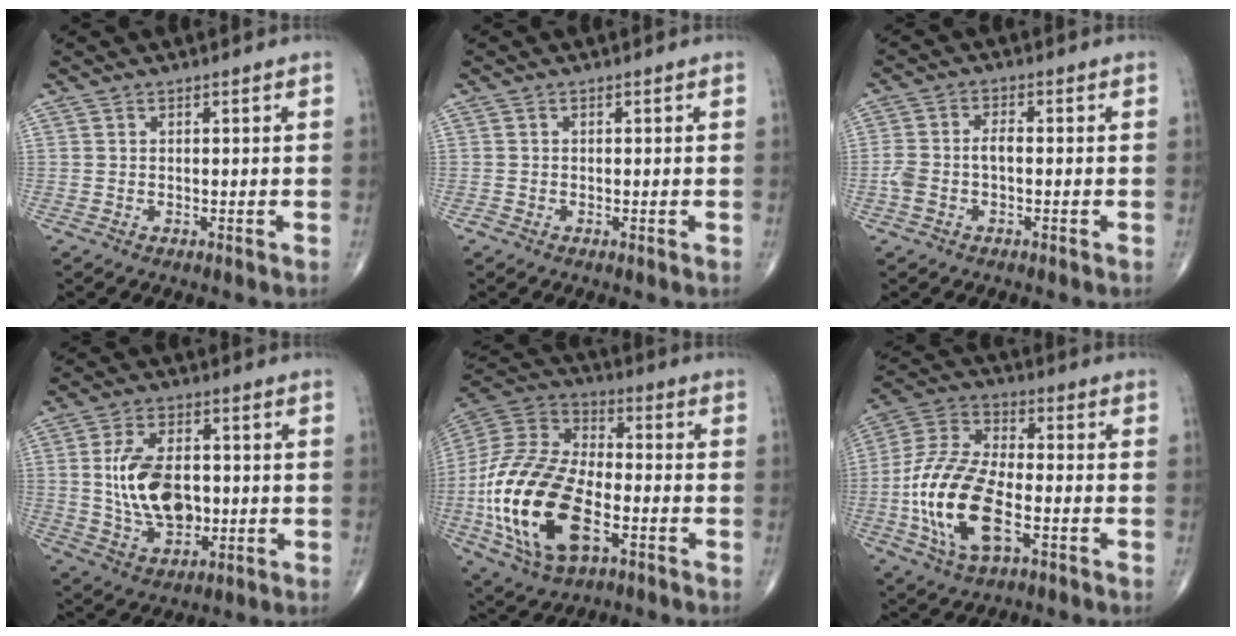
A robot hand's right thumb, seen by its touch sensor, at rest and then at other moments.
{"total": 0.6, "force": [-0.4, 0.4, 0.3], "torque": [-0.005, -0.001, -0.012]}
{"total": 4.7, "force": [-1.0, 2.6, 3.8], "torque": [-0.093, 0.019, -0.019]}
{"total": 12.9, "force": [0.1, 7.9, 10.2], "torque": [-0.170, -0.003, 0.010]}
{"total": 24.6, "force": [-6.6, 13.4, 19.5], "torque": [-0.396, 0.015, -0.118]}
{"total": 17.9, "force": [-4.9, 8.8, 14.9], "torque": [-0.305, 0.021, -0.092]}